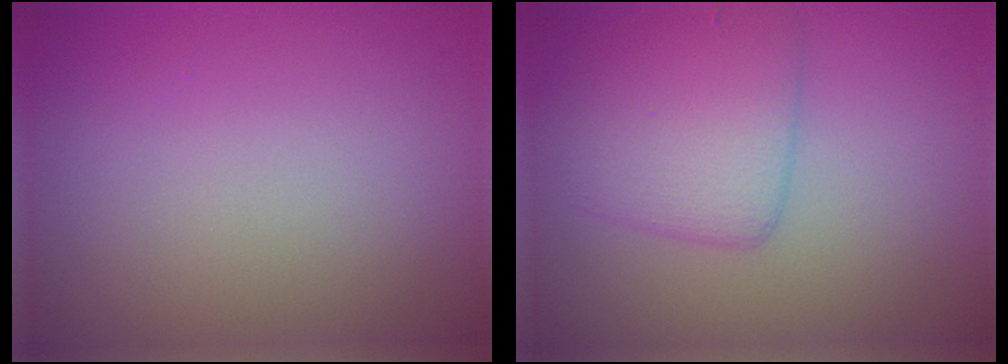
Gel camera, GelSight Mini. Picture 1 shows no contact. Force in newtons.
{"total": 4.3, "press": 4.3, "slide": 0.0}